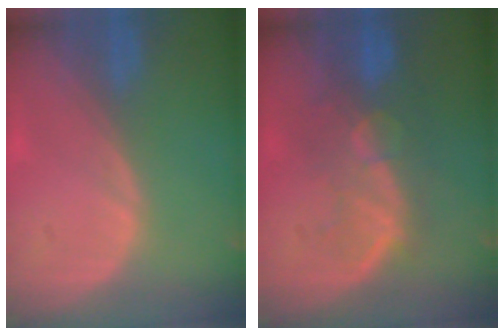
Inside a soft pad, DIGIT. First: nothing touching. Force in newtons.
{"total": 10.0, "press": 8.5, "slide": 5.3}